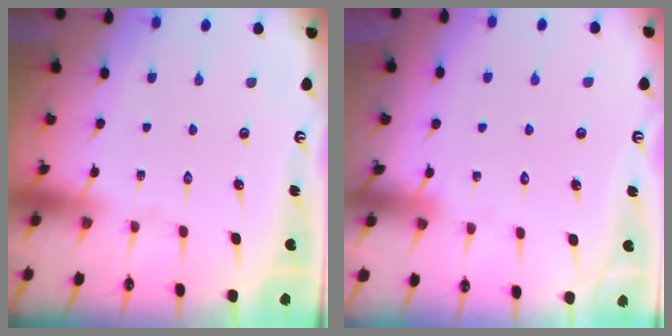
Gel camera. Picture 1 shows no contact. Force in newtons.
{"total": 3.1, "press": 3.1, "slide": 0.2}